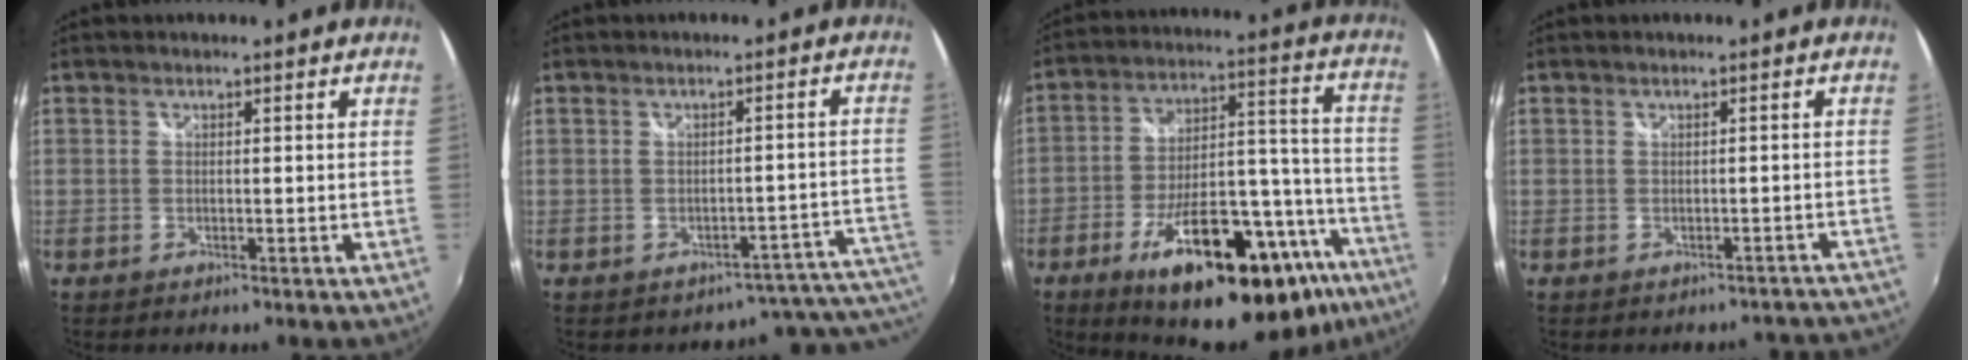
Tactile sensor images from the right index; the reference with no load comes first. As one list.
[{"total": 7.7, "force": [-6.5, 3.2, 2.5], "torque": [-0.006, 0.020, -0.076]}, {"total": 29.3, "force": [-20.4, 8.8, 19.2], "torque": [-0.260, 0.003, -0.281]}, {"total": 6.9, "force": [-6.5, 2.2, 0.5], "torque": [0.012, 0.020, -0.057]}]